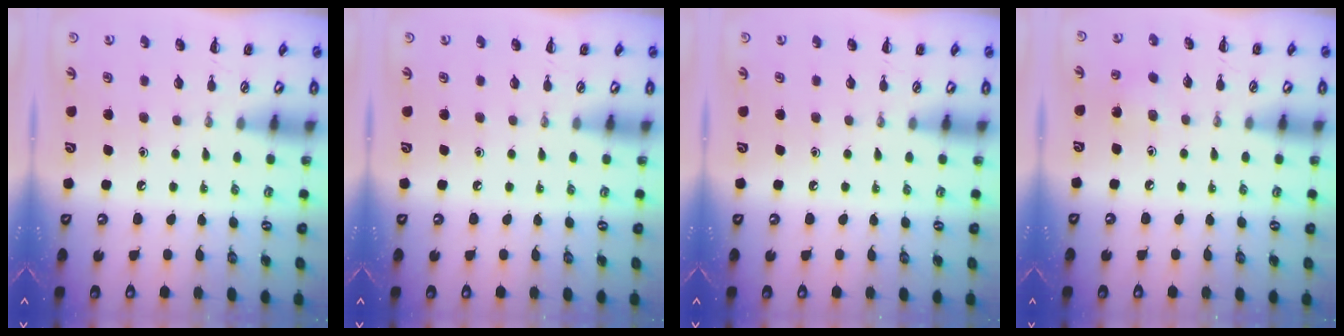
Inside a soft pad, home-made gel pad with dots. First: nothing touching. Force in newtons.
{"total": 0.0}
{"total": 0.0}
{"total": 3.9, "press": 3.7, "slide": 1.1}